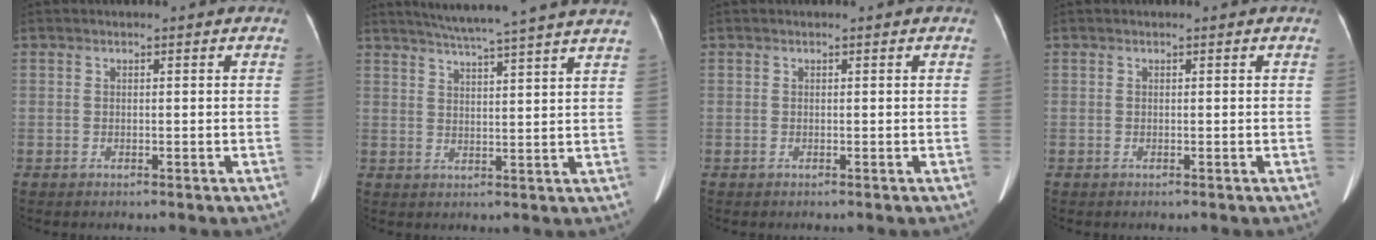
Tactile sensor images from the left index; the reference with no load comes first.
{"total": 15.8, "force": [13.8, -1.3, 7.7], "torque": [-0.127, -0.001, 0.175]}
{"total": 0.0}
{"total": 0.0}